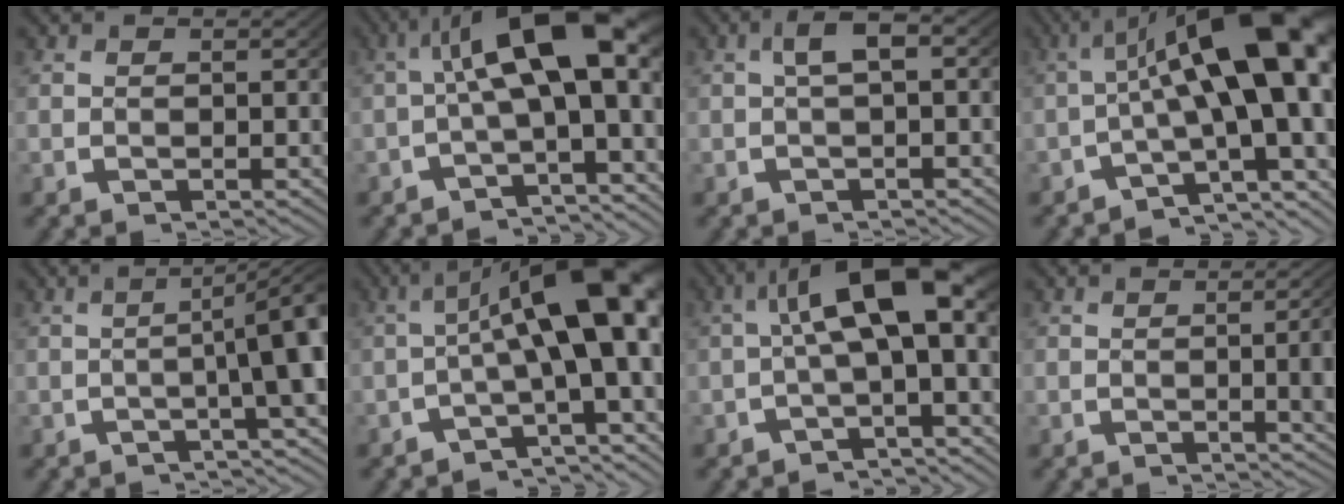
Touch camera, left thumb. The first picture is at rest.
{"total": 10.9, "force": [0.2, 4.9, 9.8], "torque": [-0.143, 0.007, -0.003]}
{"total": 3.0, "force": [0.4, 1.1, 2.8], "torque": [-0.051, 0.007, 0.007]}
{"total": 16.2, "force": [-0.8, 7.9, 14.2], "torque": [-0.198, -0.014, -0.008]}
{"total": 7.6, "force": [-0.4, 1.8, 7.4], "torque": [-0.102, 0.011, -0.013]}
{"total": 14.0, "force": [-1.0, 6.5, 12.3], "torque": [-0.164, -0.015, -0.010]}
{"total": 9.2, "force": [0.5, 4.1, 8.2], "torque": [-0.124, 0.010, 0.002]}
{"total": 5.2, "force": [0.0, 1.5, 5.0], "torque": [-0.059, 0.001, -0.002]}